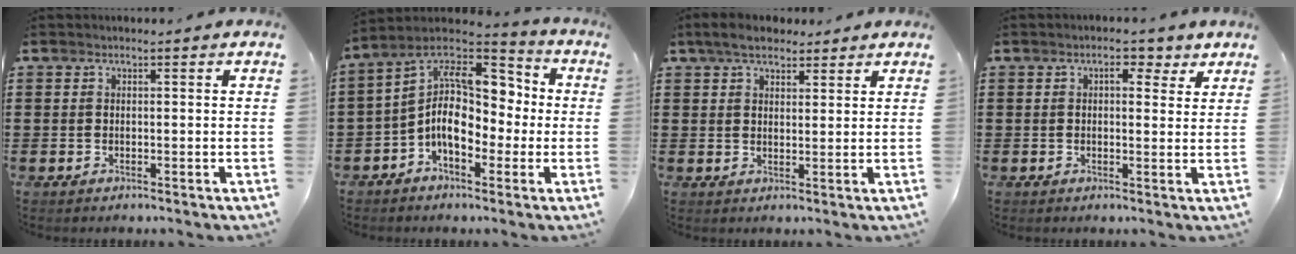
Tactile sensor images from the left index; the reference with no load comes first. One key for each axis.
{"total": 12.2, "fx": -0.6, "fy": 7.8, "fz": 9.3, "tx": -0.195, "ty": -0.006, "tz": -0.022}
{"total": 4.6, "fx": 3.7, "fy": 1.9, "fz": 1.8, "tx": -0.039, "ty": 0.001, "tz": 0.068}
{"total": 3.8, "fx": 2.2, "fy": 1.6, "fz": 2.6, "tx": -0.035, "ty": 0.002, "tz": 0.031}